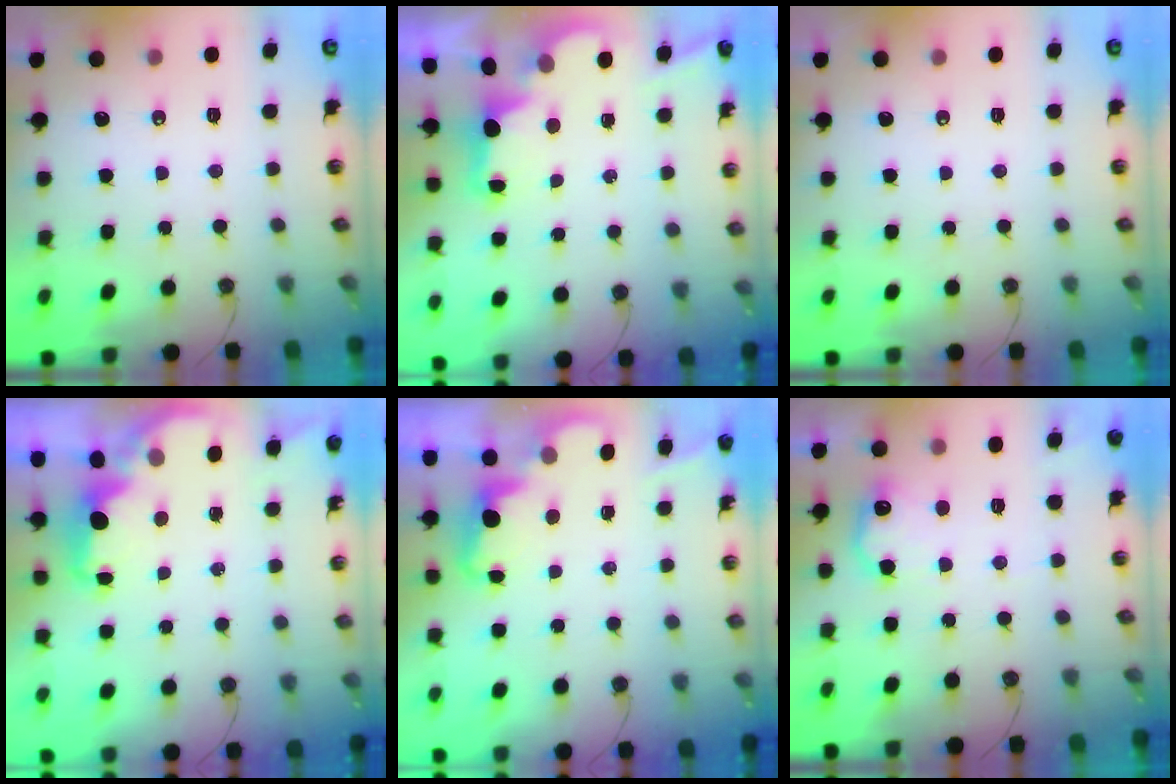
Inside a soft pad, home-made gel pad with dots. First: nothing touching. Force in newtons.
{"total": 2.6, "press": 2.5, "slide": 0.7}
{"total": 0.0}
{"total": 2.2, "press": 2.1, "slide": 0.7}
{"total": 2.2, "press": 2.2, "slide": 0.5}
{"total": 10.8, "press": 10.8, "slide": 0.2}